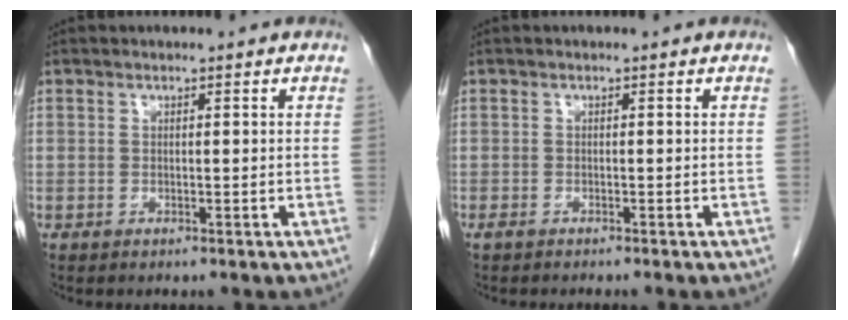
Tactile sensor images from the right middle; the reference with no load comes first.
{"total": 1.5, "force": [-1.3, 0.2, 0.8], "torque": [-0.015, -0.003, -0.018]}